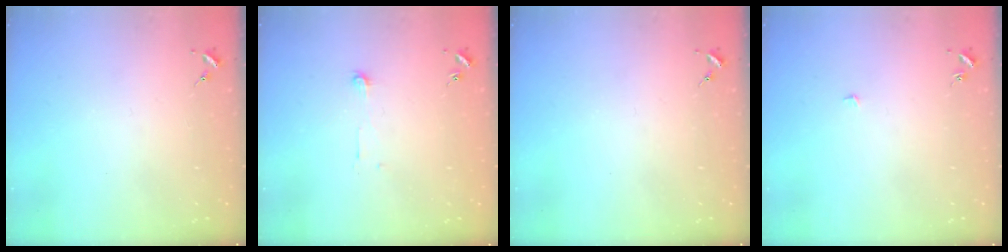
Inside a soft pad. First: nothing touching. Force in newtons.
{"total": 3.8, "press": 3.8, "slide": 0.2}
{"total": 0.0}
{"total": 2.1, "press": 2.1, "slide": 0.1}